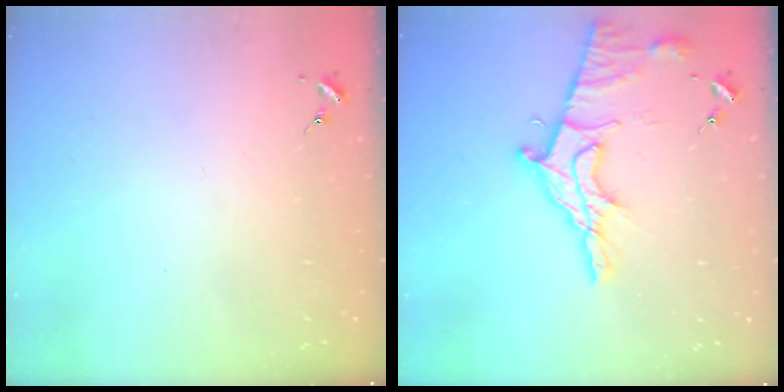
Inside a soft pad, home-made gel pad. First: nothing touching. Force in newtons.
{"total": 15.9, "press": 15.8, "slide": 1.2}